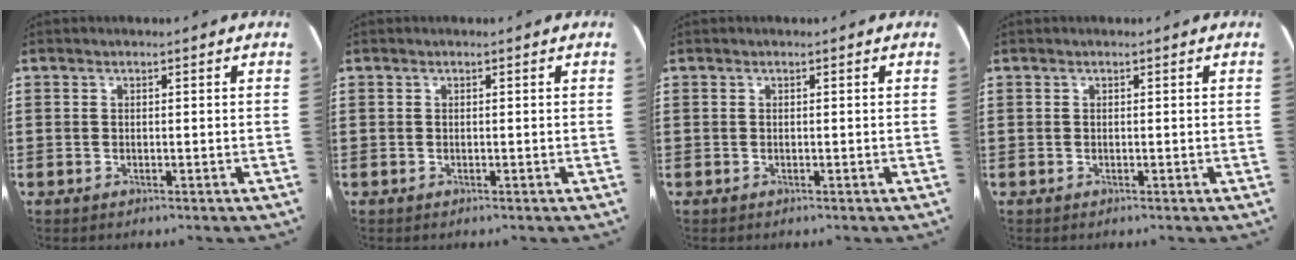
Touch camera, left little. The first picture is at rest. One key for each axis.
{"total": 0.0}
{"total": 0.0}
{"total": 0.0}